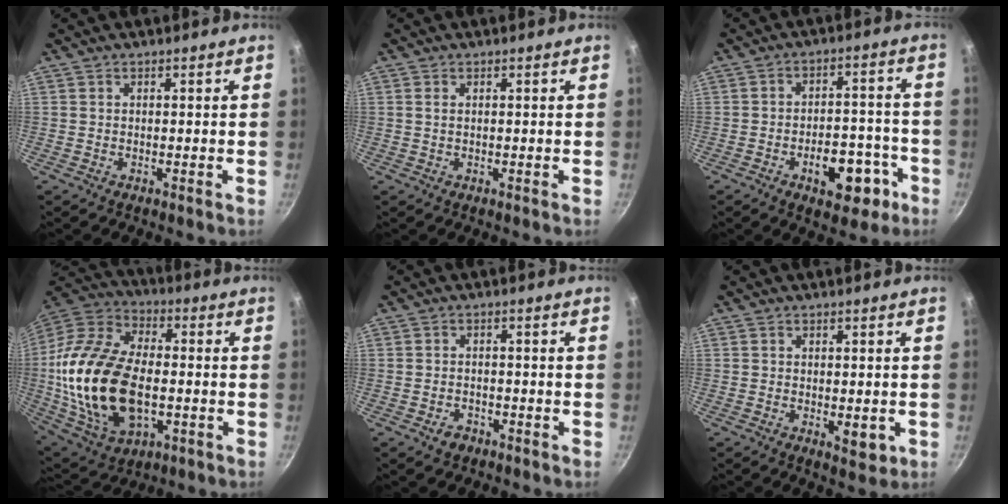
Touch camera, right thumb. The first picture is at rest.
{"total": 0.8, "force": [0.2, 0.5, 0.6], "torque": [-0.013, 0.001, 0.003]}
{"total": 11.7, "force": [-5.3, 6.5, 8.1], "torque": [-0.076, 0.044, -0.062]}
{"total": 26.3, "force": [-2.3, 15.7, 20.9], "torque": [-0.410, 0.020, -0.037]}
{"total": 2.6, "force": [-1.6, 1.8, 1.1], "torque": [-0.013, 0.017, -0.022]}
{"total": 3.6, "force": [-0.6, 2.0, 2.9], "torque": [-0.033, -0.005, -0.006]}